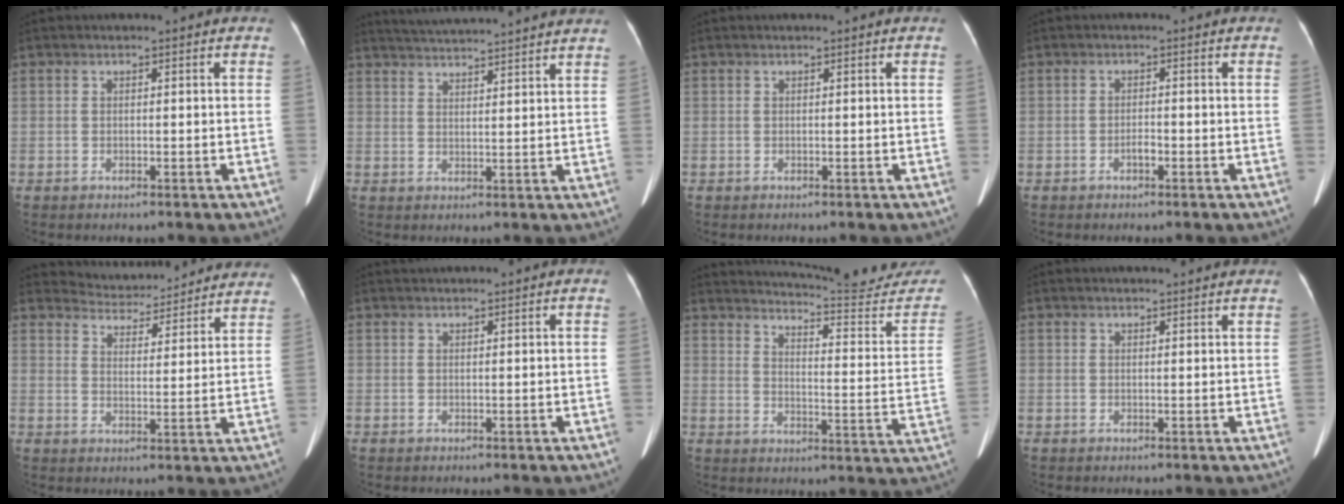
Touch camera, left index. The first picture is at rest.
{"total": 15.0, "force": [14.1, -0.3, 5.1], "torque": [-0.093, 0.009, 0.189]}
{"total": 0.6, "force": [0.5, -0.1, 0.3], "torque": [-0.003, 0.007, 0.012]}
{"total": 1.2, "force": [-0.9, 0.4, 0.8], "torque": [-0.015, -0.001, -0.016]}
{"total": 14.8, "force": [14.4, 3.2, 2.0], "torque": [-0.013, 0.003, 0.174]}
{"total": 2.2, "force": [2.0, -0.4, 0.6], "torque": [-0.006, 0.025, 0.039]}
{"total": 22.0, "force": [21.4, 0.0, 5.1], "torque": [-0.076, -0.122, 0.251]}
{"total": 4.4, "force": [4.2, 0.2, 1.4], "torque": [-0.021, 0.016, 0.044]}